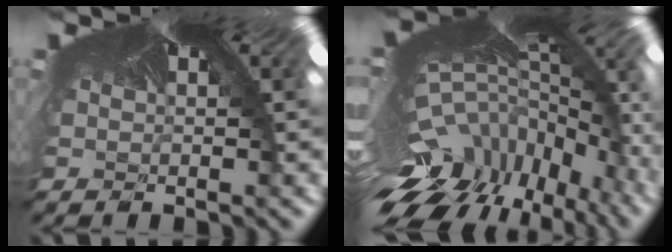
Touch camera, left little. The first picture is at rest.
{"total": 10.7, "force": [-10.1, 2.9, 1.6], "torque": [-0.069, -0.066, -0.121]}